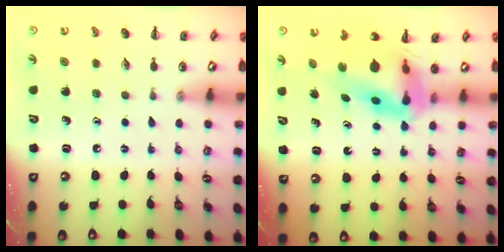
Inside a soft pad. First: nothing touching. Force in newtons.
{"total": 7.6, "press": 7.2, "slide": 2.4}